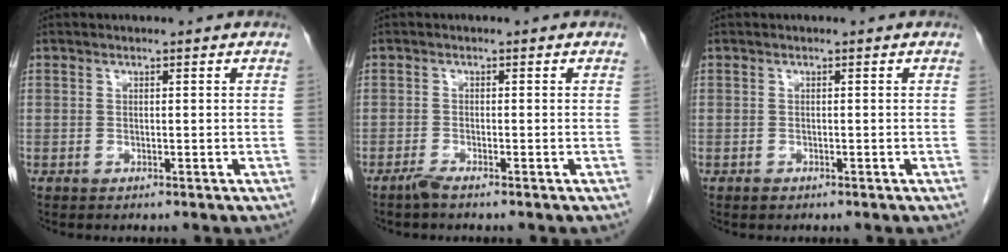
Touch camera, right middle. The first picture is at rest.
{"total": 1.5, "force": [-1.3, -0.1, 0.7], "torque": [-0.022, -0.004, -0.027]}
{"total": 0.6, "force": [-0.5, 0.4, 0.2], "torque": [-0.004, 0.001, -0.006]}